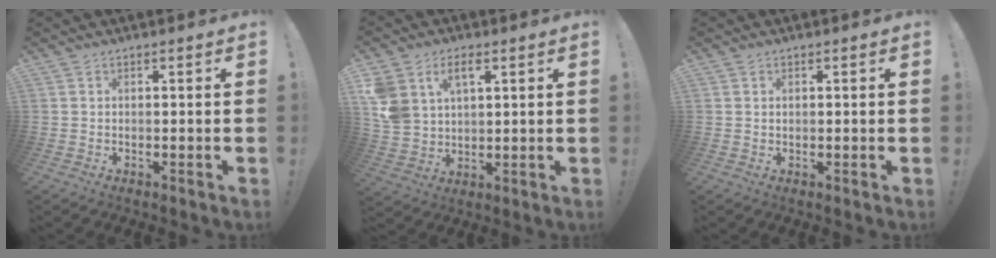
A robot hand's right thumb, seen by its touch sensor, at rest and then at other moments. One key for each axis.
{"total": 9.3, "fx": 4.5, "fy": 6.4, "fz": 5.0, "tx": -0.097, "ty": -0.013, "tz": 0.088}
{"total": 0.6, "fx": 0.5, "fy": 0.4, "fz": 0.2, "tx": -0.004, "ty": 0.001, "tz": 0.010}